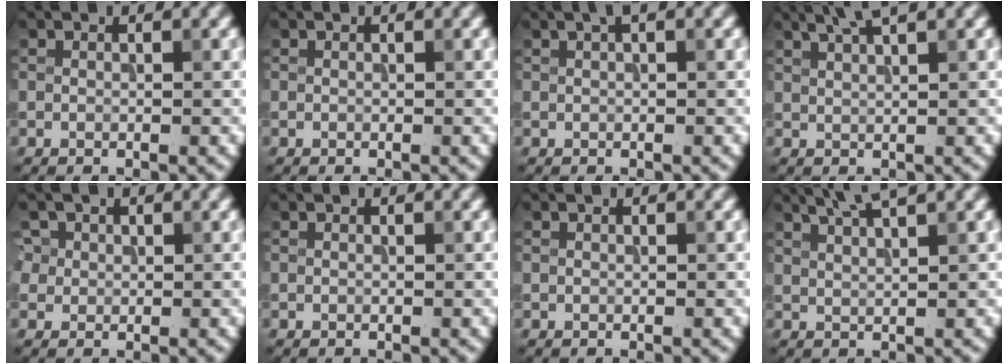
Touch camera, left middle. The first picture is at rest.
{"total": 0.0}
{"total": 1.0, "force": [0.6, 0.2, 0.8], "torque": [-0.013, 0.007, 0.011]}
{"total": 2.9, "force": [2.1, 0.5, 1.9], "torque": [-0.022, 0.012, 0.030]}
{"total": 3.5, "force": [1.5, 2.8, 1.3], "torque": [-0.027, 0.009, 0.029]}
{"total": 0.0}
{"total": 0.0}
{"total": 3.8, "force": [2.8, 0.7, 2.4], "torque": [-0.019, 0.018, 0.030]}